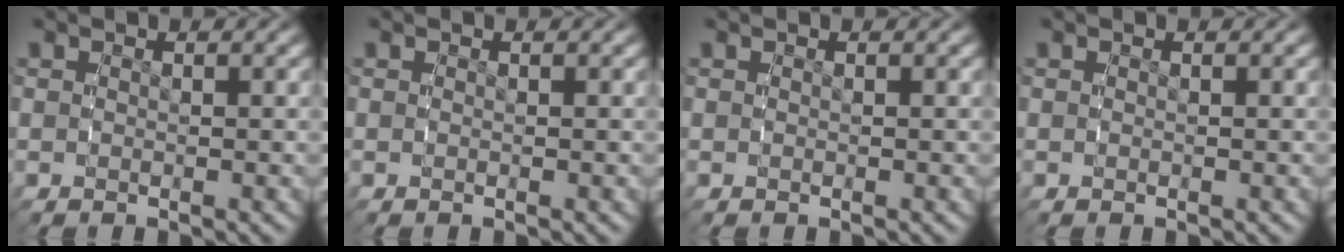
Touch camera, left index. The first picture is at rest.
{"total": 0.0}
{"total": 0.0}
{"total": 0.0}